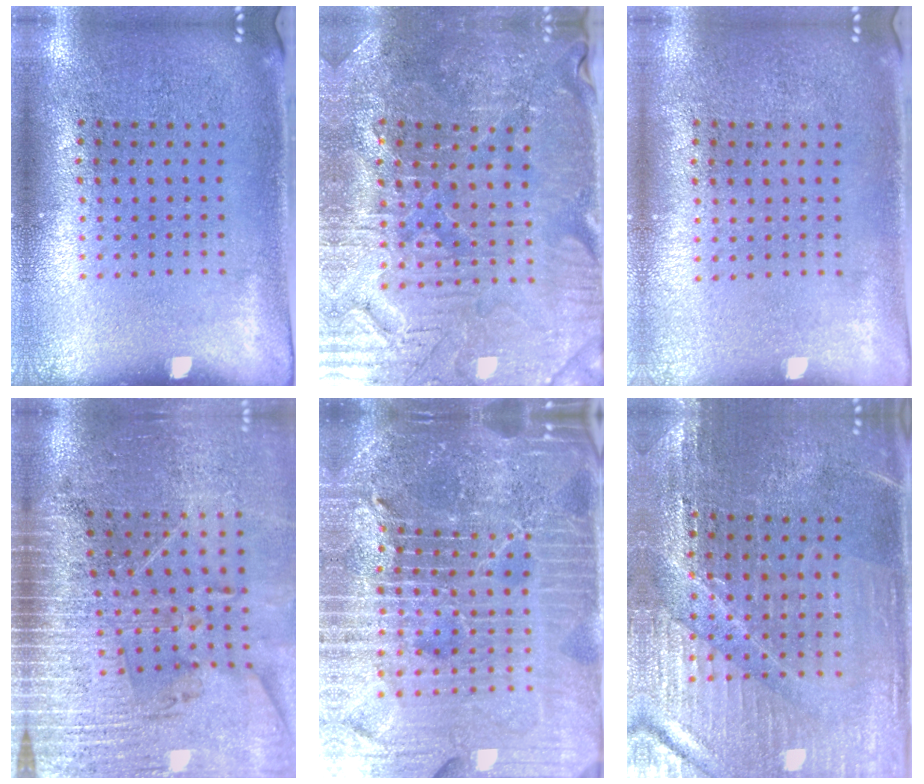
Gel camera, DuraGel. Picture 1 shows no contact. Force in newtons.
{"total": 3.5, "press": 3.5, "slide": 0.5}
{"total": 0.0}
{"total": 3.5, "press": 3.2, "slide": 1.4}
{"total": 7.1, "press": 6.2, "slide": 3.6}
{"total": 3.2, "press": 3.1, "slide": 0.4}